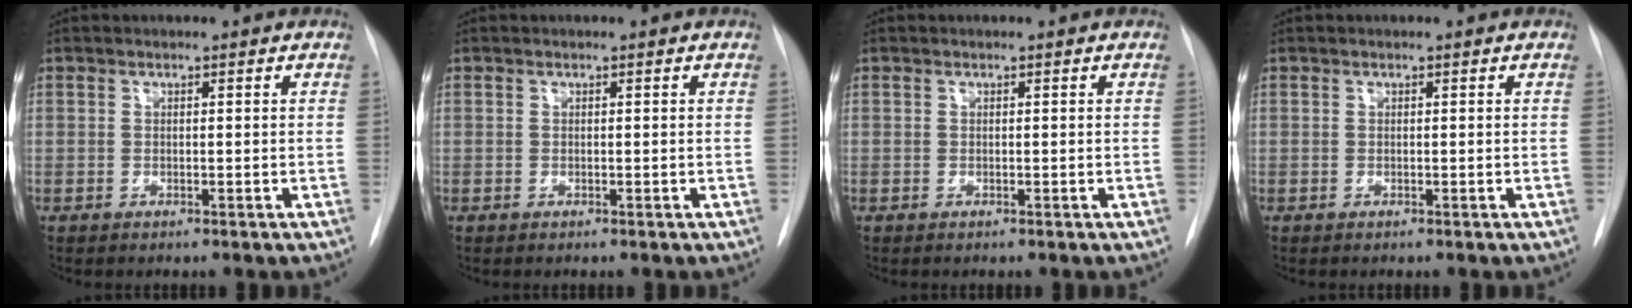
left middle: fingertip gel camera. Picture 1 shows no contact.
{"total": 0.0}
{"total": 0.0}
{"total": 0.0}